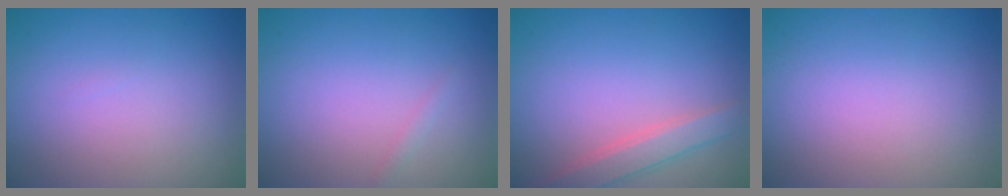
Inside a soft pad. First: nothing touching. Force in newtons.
{"total": 0.5, "press": 0.5, "slide": 0.0}
{"total": 2.7, "press": 2.7, "slide": 0.1}
{"total": 0.0}